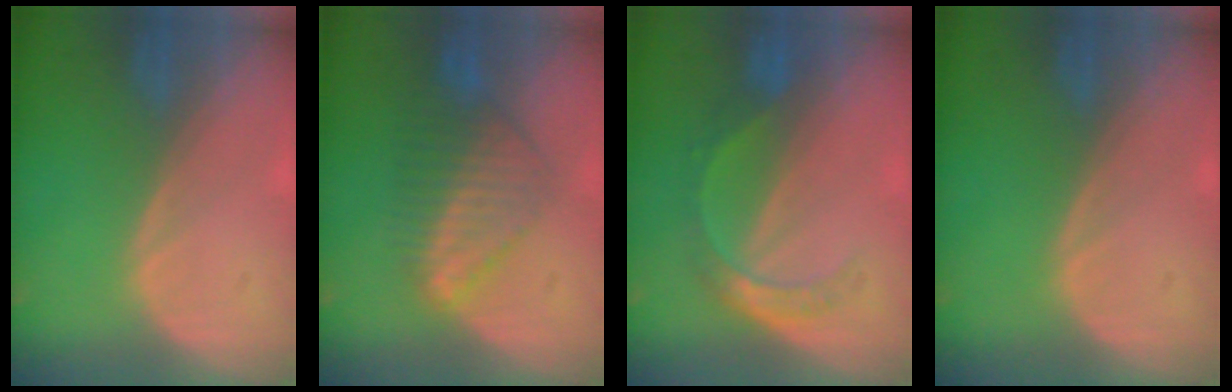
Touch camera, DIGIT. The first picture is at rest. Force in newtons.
{"total": 6.7, "press": 6.6, "slide": 1.3}
{"total": 5.4, "press": 4.7, "slide": 2.6}
{"total": 0.0}